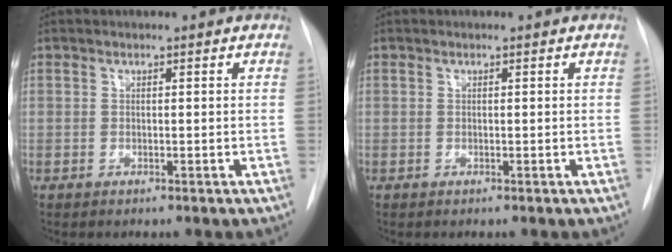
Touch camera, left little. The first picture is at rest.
{"total": 0.0}